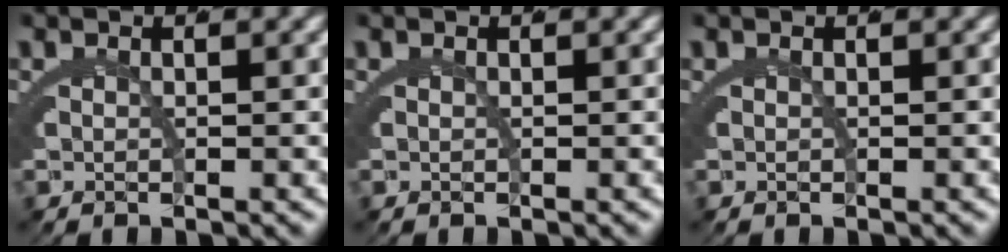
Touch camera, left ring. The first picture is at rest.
{"total": 0.0}
{"total": 0.0}